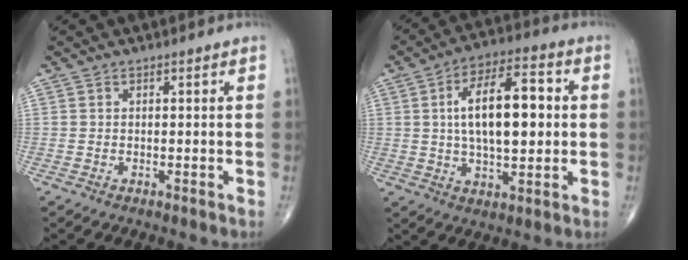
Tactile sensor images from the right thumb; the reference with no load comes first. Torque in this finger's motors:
{"motor_torque": [1.36, 3.65, 1.41, 0.42, 0.16]}